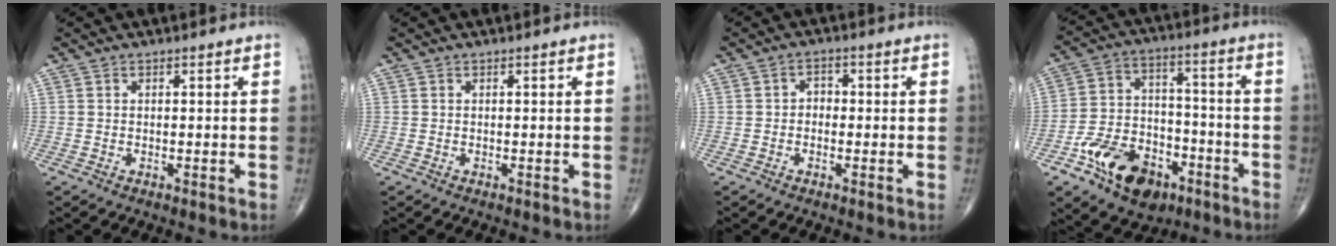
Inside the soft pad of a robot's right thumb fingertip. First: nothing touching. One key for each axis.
{"total": 0.0}
{"total": 2.3, "fx": -0.3, "fy": 1.9, "fz": 1.3, "tx": -0.005, "ty": 0.014, "tz": -0.013}
{"total": 16.4, "fx": -8.8, "fy": 10.2, "fz": 9.3, "tx": -0.126, "ty": 0.062, "tz": -0.144}